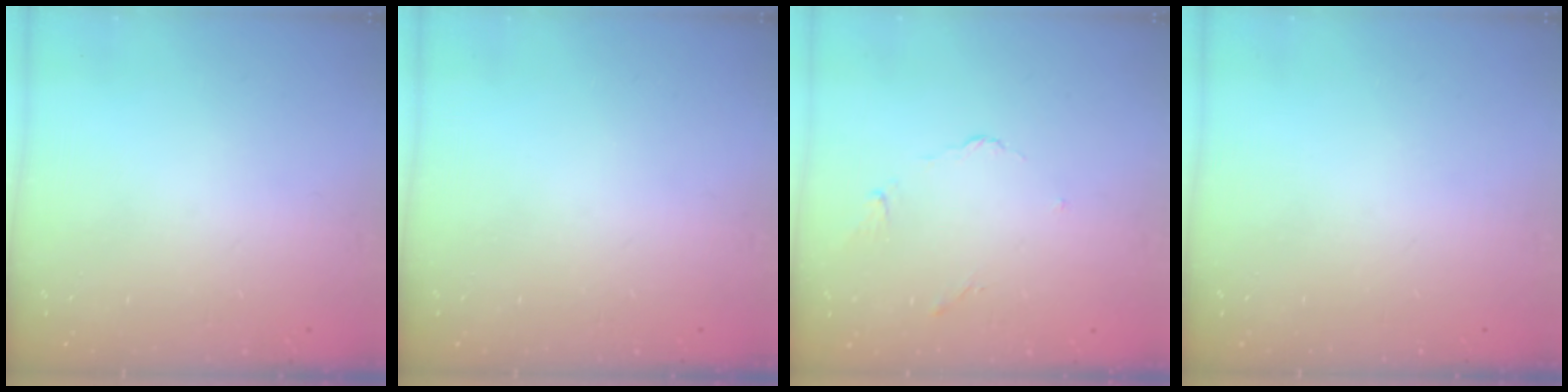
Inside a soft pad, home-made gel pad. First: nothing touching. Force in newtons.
{"total": 0.0}
{"total": 2.9, "press": 2.8, "slide": 0.6}
{"total": 0.0}